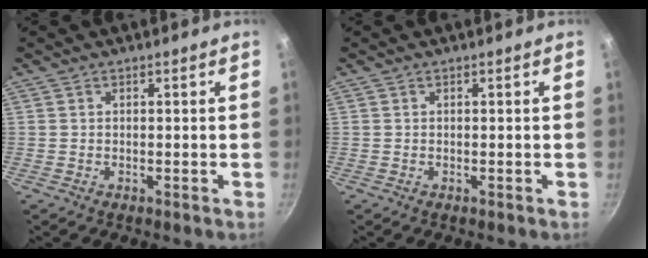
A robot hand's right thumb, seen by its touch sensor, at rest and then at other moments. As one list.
[{"total": 0.0}]